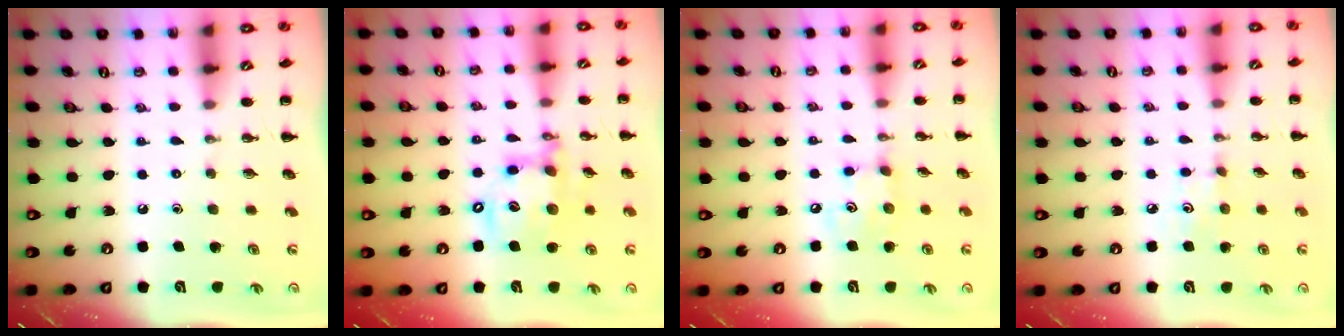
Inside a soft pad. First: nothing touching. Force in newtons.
{"total": 15.0, "press": 14.7, "slide": 3.2}
{"total": 4.9, "press": 4.9, "slide": 0.5}
{"total": 5.4, "press": 5.2, "slide": 1.7}